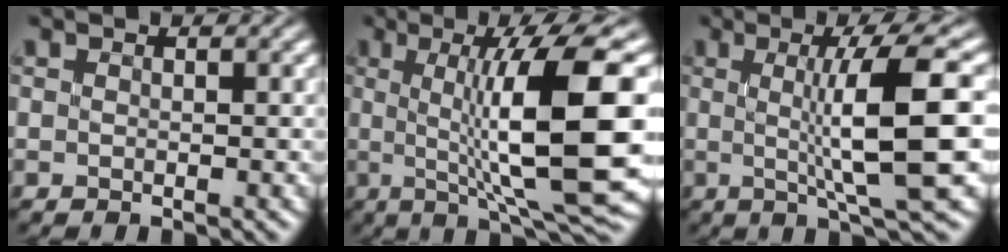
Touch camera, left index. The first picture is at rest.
{"total": 12.5, "force": [0.4, 2.4, 12.3], "torque": [-0.176, 0.005, 0.012]}
{"total": 8.4, "force": [0.2, 1.2, 8.3], "torque": [-0.118, 0.000, 0.009]}